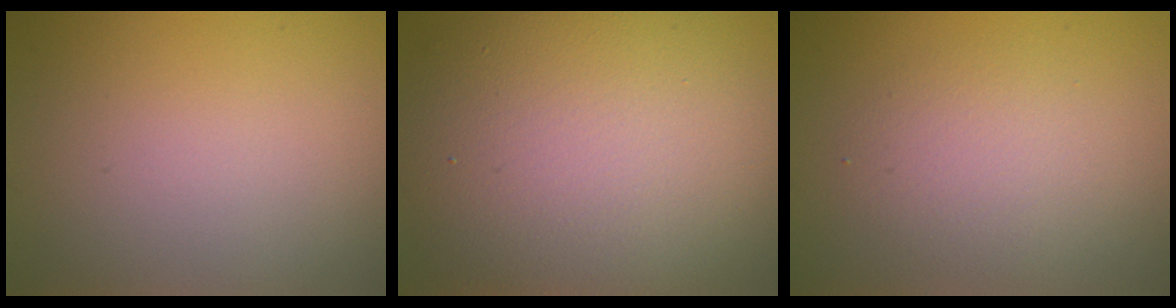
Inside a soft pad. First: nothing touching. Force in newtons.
{"total": 12.4, "press": 12.4, "slide": 0.7}
{"total": 2.8, "press": 2.8, "slide": 0.2}